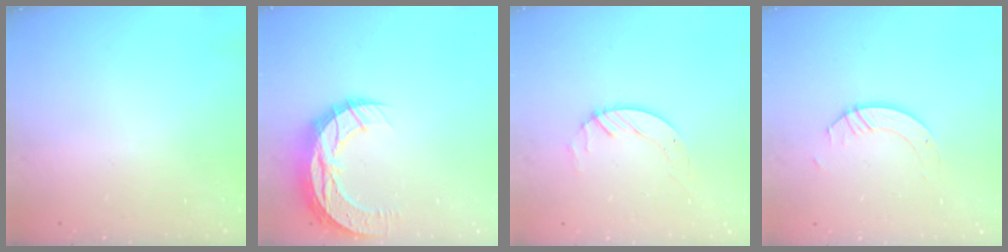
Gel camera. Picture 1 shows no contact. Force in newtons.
{"total": 11.0, "press": 11.0, "slide": 0.8}
{"total": 4.2, "press": 4.1, "slide": 0.5}
{"total": 4.0, "press": 4.0, "slide": 0.3}